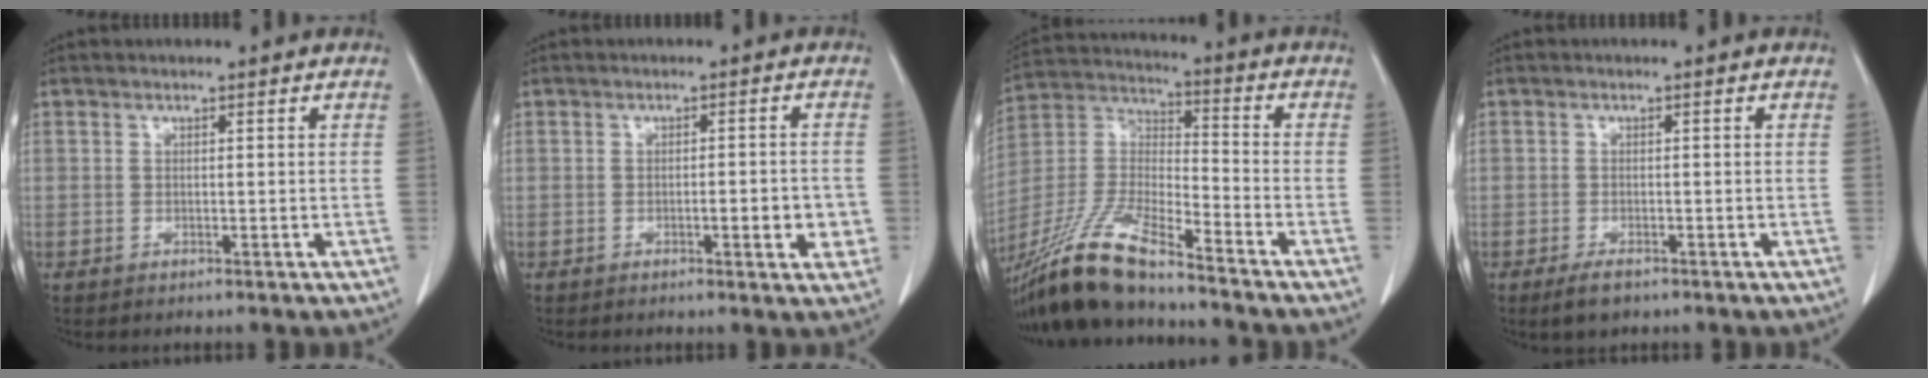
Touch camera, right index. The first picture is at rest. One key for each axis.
{"total": 4.3, "fx": -1.2, "fy": 1.0, "fz": 4.0, "tx": -0.053, "ty": -0.001, "tz": -0.013}
{"total": 15.9, "fx": -13.3, "fy": 1.6, "fz": 8.7, "tx": -0.187, "ty": -0.013, "tz": -0.253}
{"total": 2.8, "fx": -1.9, "fy": 1.2, "fz": 1.7, "tx": -0.036, "ty": -0.005, "tz": -0.026}